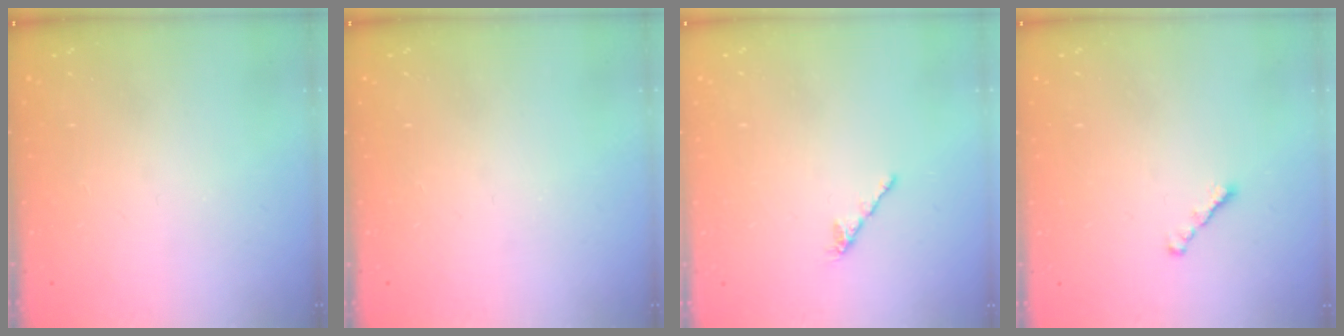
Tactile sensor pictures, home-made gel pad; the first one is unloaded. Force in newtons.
{"total": 0.0}
{"total": 2.1, "press": 2.0, "slide": 0.7}
{"total": 1.8, "press": 1.7, "slide": 0.6}